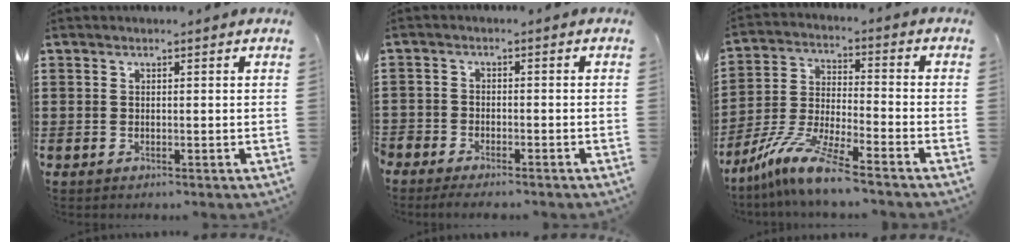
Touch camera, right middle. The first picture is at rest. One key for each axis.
{"total": 2.4, "fx": -2.4, "fy": 0.5, "fz": 0.2, "tx": -0.015, "ty": 0.000, "tz": -0.053}
{"total": 10.0, "fx": -8.4, "fy": 0.1, "fz": 5.4, "tx": -0.125, "ty": -0.006, "tz": -0.171}